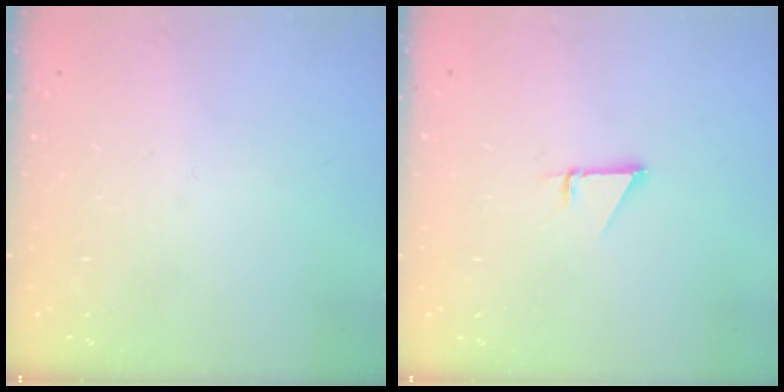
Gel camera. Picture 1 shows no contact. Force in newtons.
{"total": 0.9, "press": 0.9, "slide": 0.1}